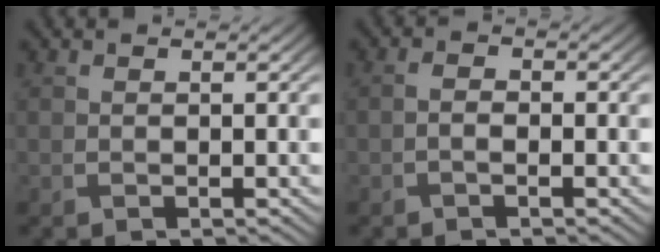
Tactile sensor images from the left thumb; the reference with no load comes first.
{"total": 1.2, "force": [-0.5, 0.6, 0.8], "torque": [-0.019, 0.002, -0.011]}